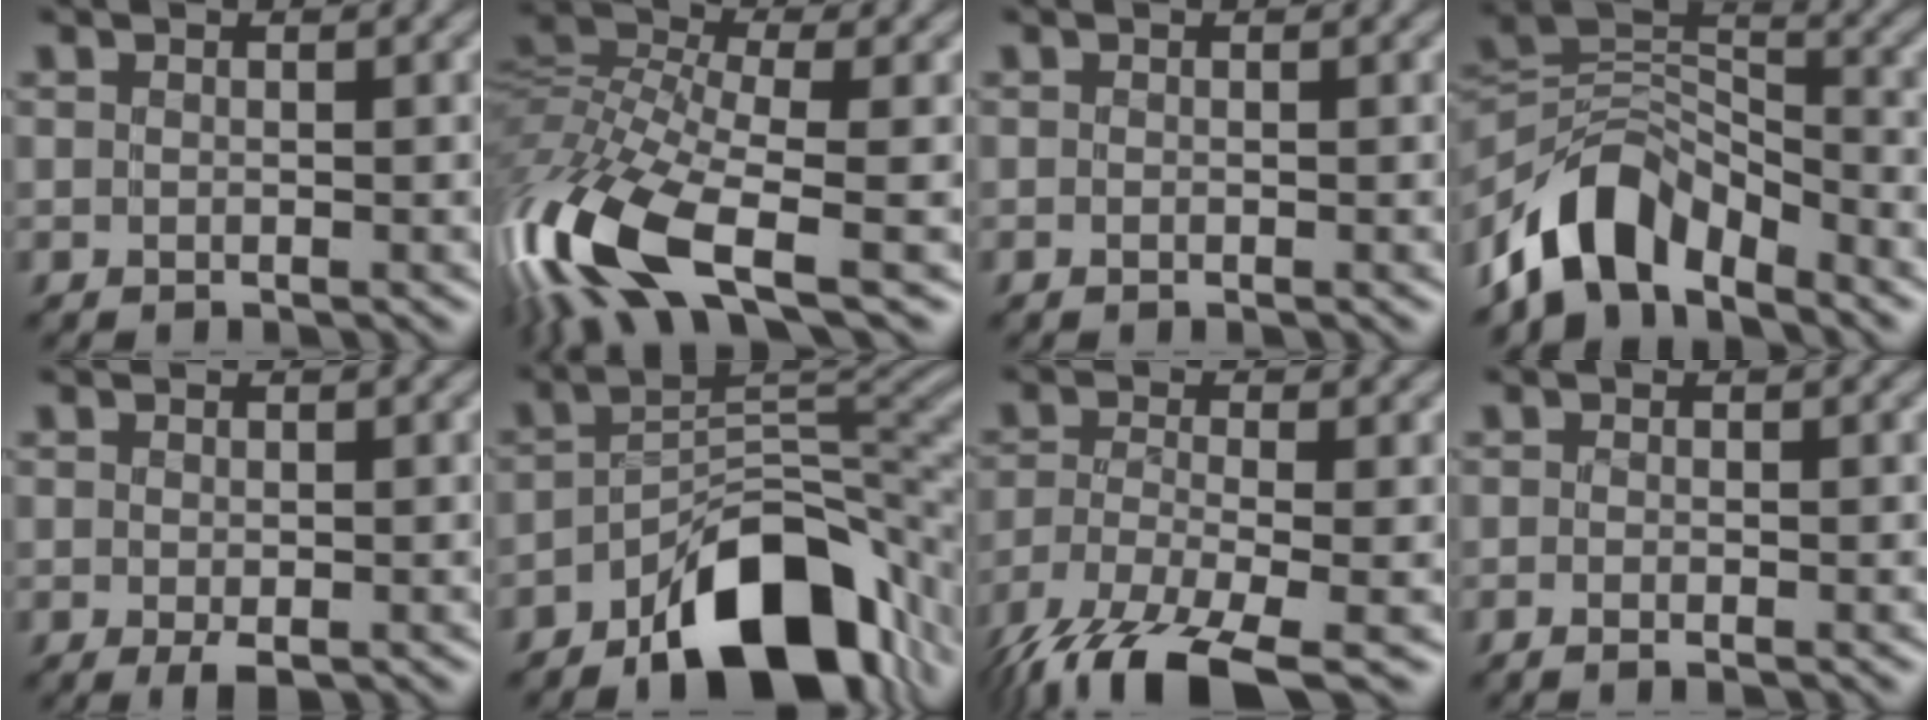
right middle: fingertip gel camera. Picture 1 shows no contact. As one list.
[{"total": 12.3, "force": [-5.2, 4.9, 10.0], "torque": [-0.233, 0.000, -0.100]}, {"total": 0.0}, {"total": 7.7, "force": [-5.8, 3.8, 3.4], "torque": [-0.048, 0.007, -0.117]}, {"total": 1.0, "force": [-0.4, 0.4, 0.8], "torque": [-0.015, -0.004, -0.006]}, {"total": 11.8, "force": [-7.0, 5.3, 7.9], "torque": [-0.115, 0.000, -0.119]}, {"total": 9.4, "force": [-6.9, 2.8, 5.9], "torque": [-0.128, -0.017, -0.130]}, {"total": 1.1, "force": [-0.4, 0.5, 0.9], "torque": [-0.015, -0.003, -0.006]}]